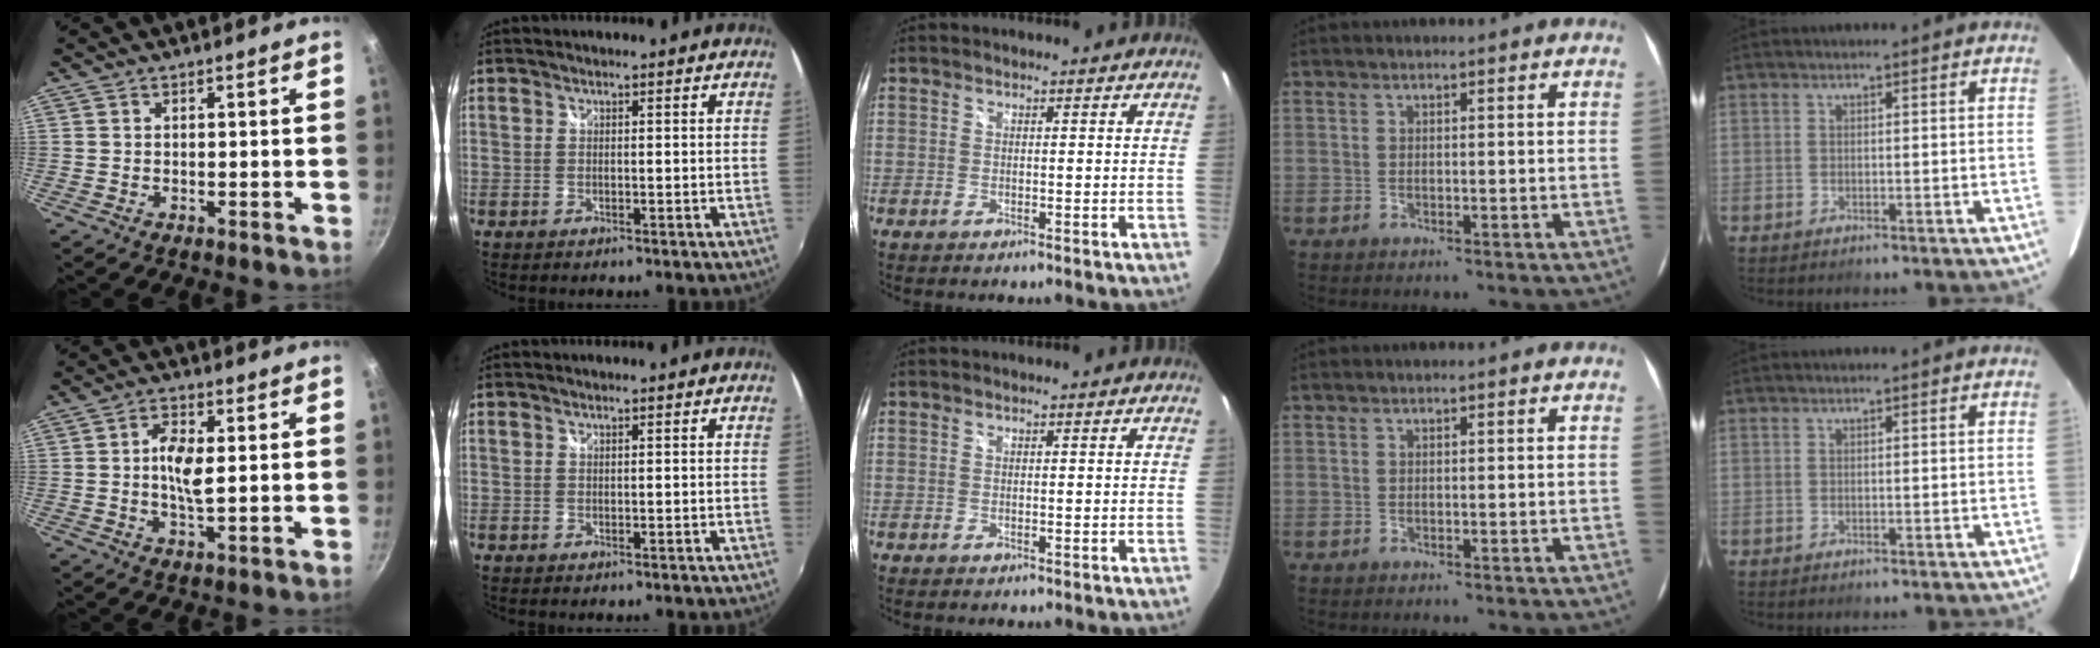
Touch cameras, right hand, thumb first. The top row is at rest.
{"thumb": {"total": 6.3, "force": [0.7, 2.6, 5.6], "torque": [-0.109, 0.005, 0.010]}}